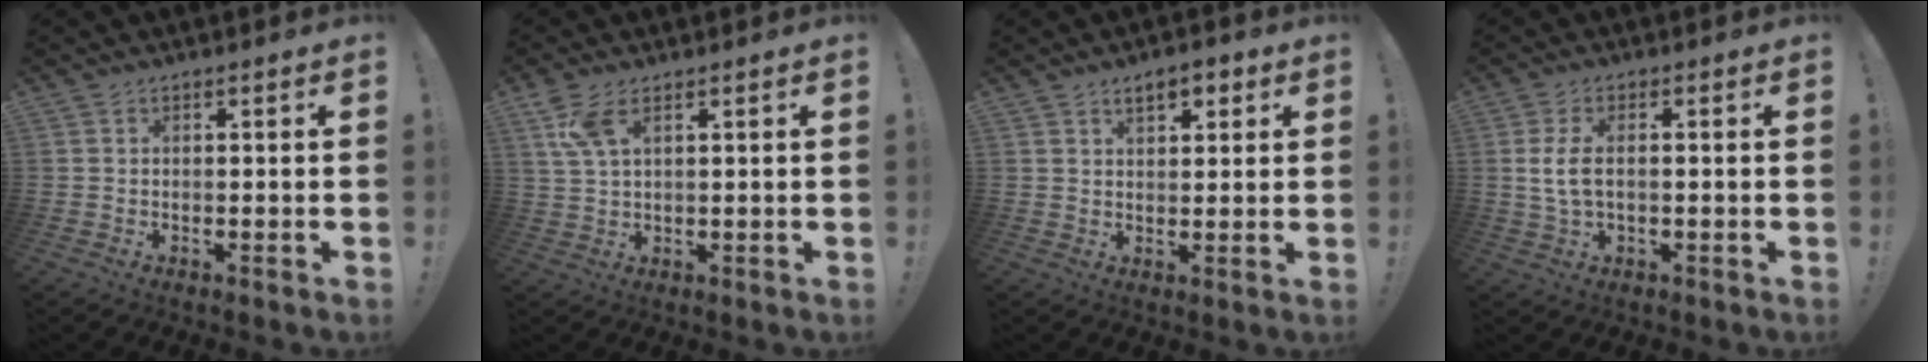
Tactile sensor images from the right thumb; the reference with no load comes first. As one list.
[{"total": 6.7, "force": [3.3, 2.6, 5.1], "torque": [-0.104, -0.010, 0.062]}, {"total": 5.1, "force": [3.0, 2.5, 3.4], "torque": [-0.048, -0.007, 0.049]}, {"total": 5.6, "force": [0.1, 2.5, 5.0], "torque": [-0.085, -0.006, -0.001]}]